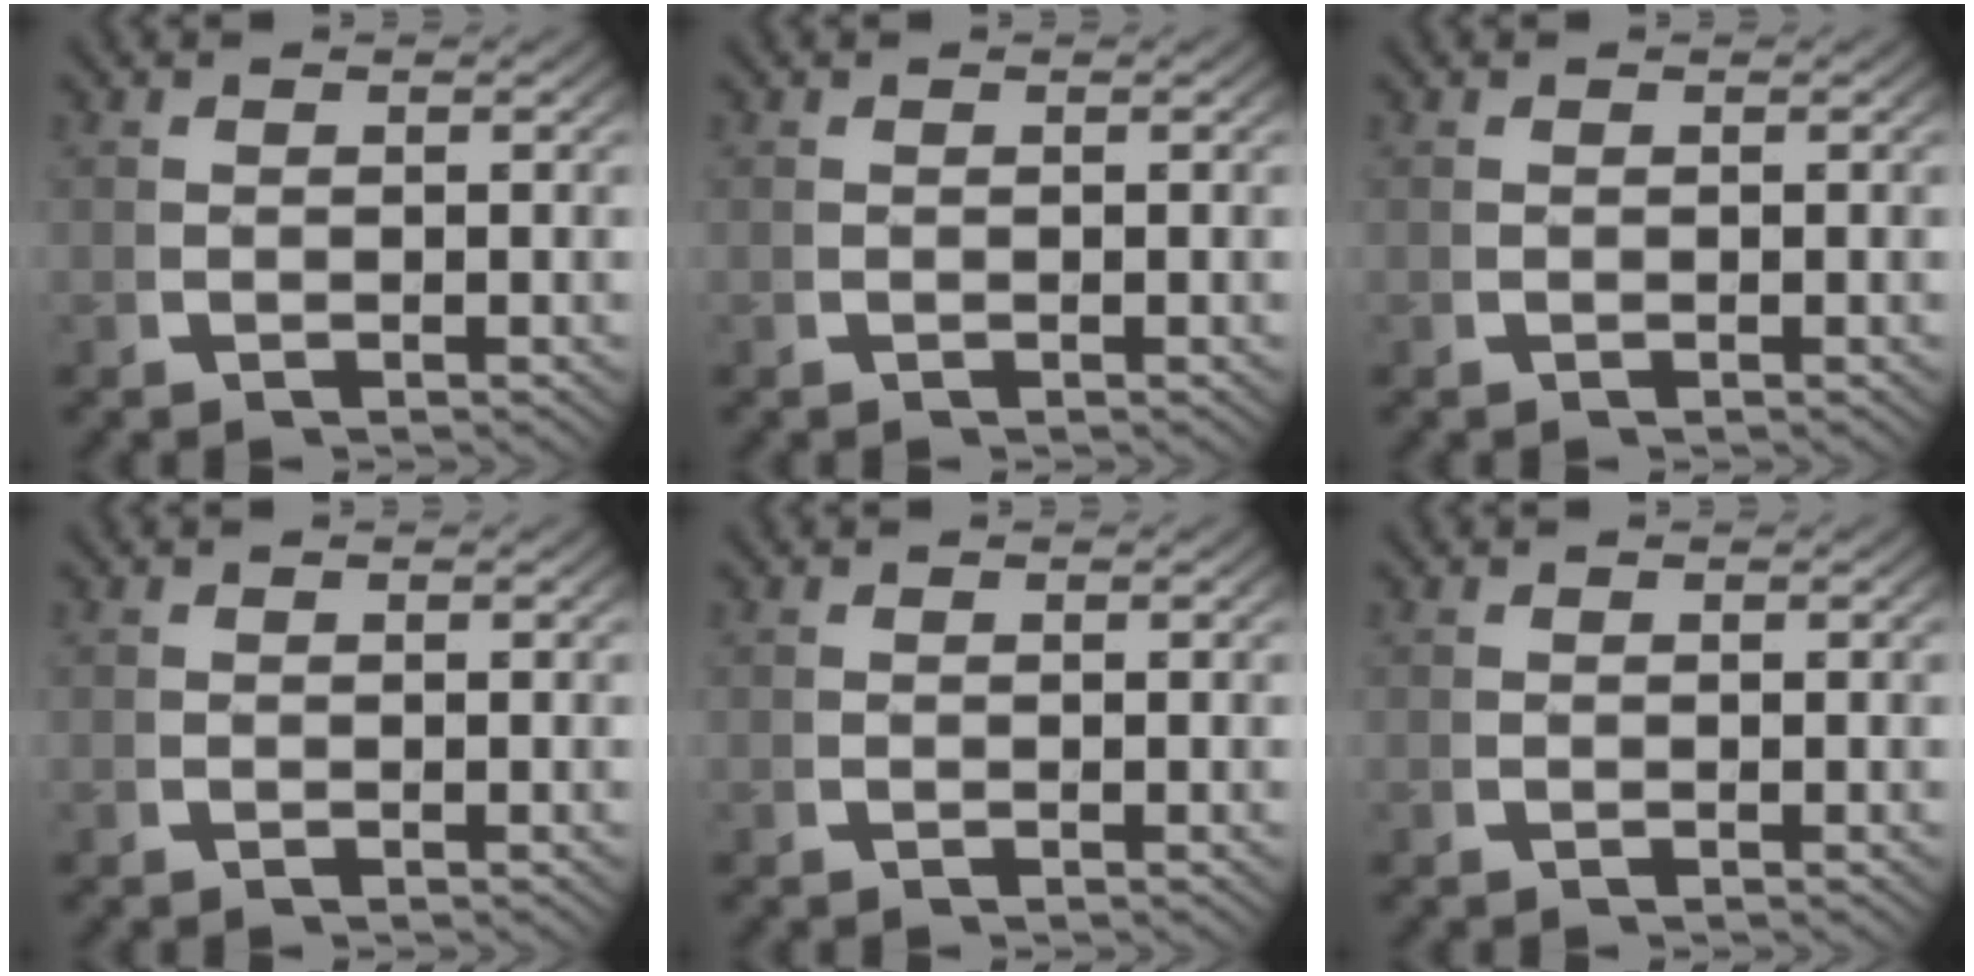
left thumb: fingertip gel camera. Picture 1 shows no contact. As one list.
[{"total": 0.0}, {"total": 0.0}, {"total": 0.0}, {"total": 0.0}, {"total": 0.0}]